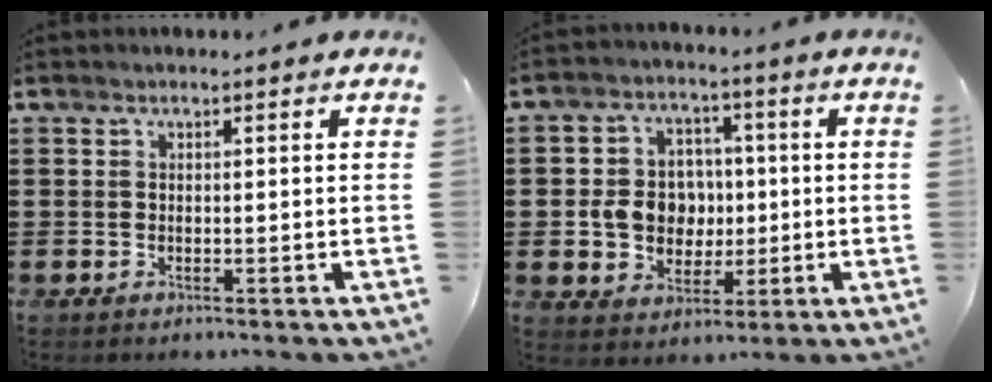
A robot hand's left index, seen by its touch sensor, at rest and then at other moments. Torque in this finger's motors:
{"motor_torque": [0.94, 0.94, 0.29, 0.05]}